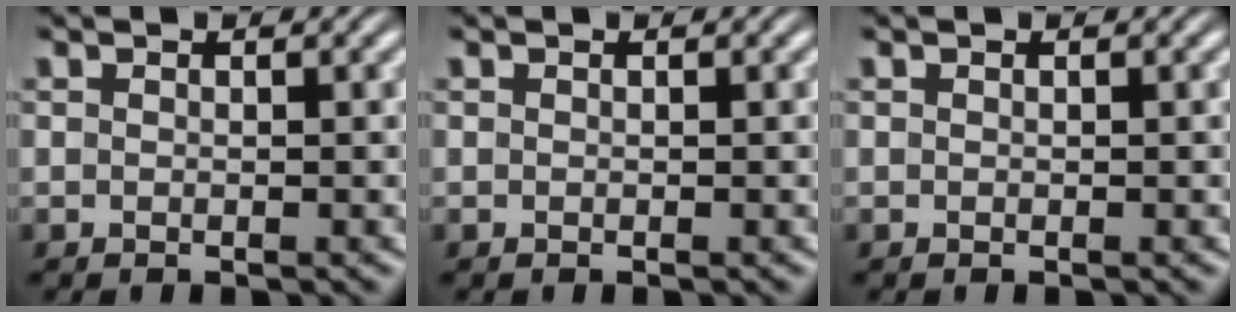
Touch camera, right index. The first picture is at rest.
{"total": 0.0}
{"total": 0.0}